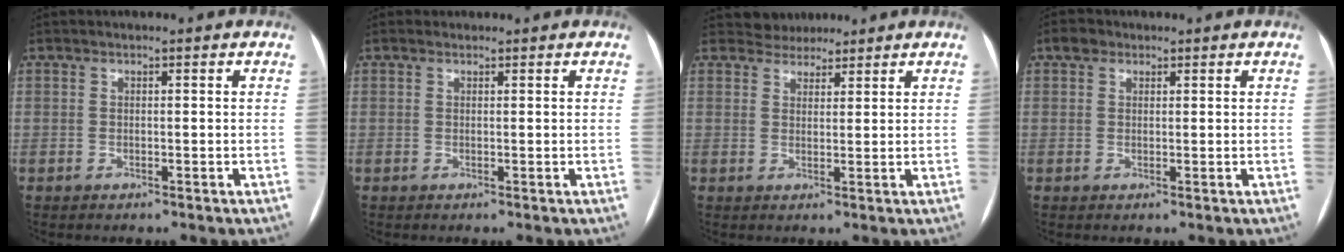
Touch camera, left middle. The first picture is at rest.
{"total": 0.6, "force": [0.5, 0.3, 0.0], "torque": [-0.005, 0.007, 0.008]}
{"total": 3.5, "force": [3.1, 1.5, -0.1], "torque": [0.003, 0.017, 0.051]}
{"total": 2.0, "force": [1.2, 1.5, 0.7], "torque": [-0.013, 0.015, 0.019]}